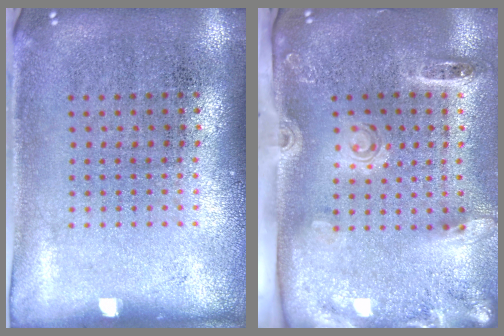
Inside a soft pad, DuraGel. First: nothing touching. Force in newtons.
{"total": 2.8, "press": 1.9, "slide": 2.0}